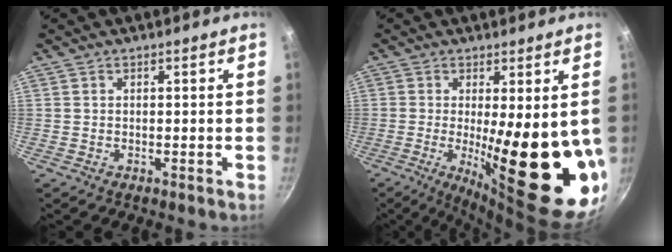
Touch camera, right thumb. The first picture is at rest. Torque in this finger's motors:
{"motor_torque": [-0.30, 2.41, 2.76, -0.01, 0.22]}